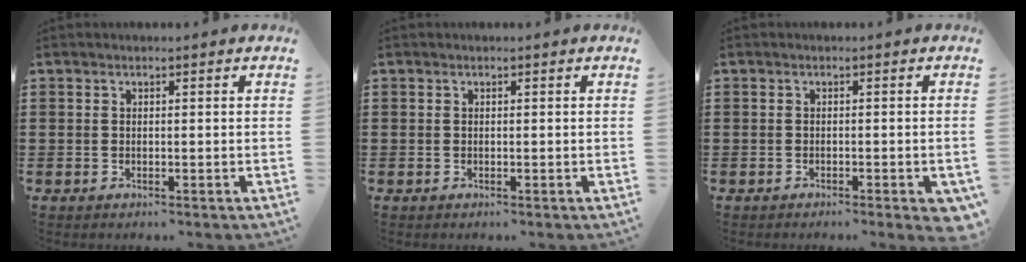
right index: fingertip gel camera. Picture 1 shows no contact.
{"total": 0.0}
{"total": 1.4, "force": [-1.0, 0.2, 0.9], "torque": [-0.017, -0.001, -0.019]}